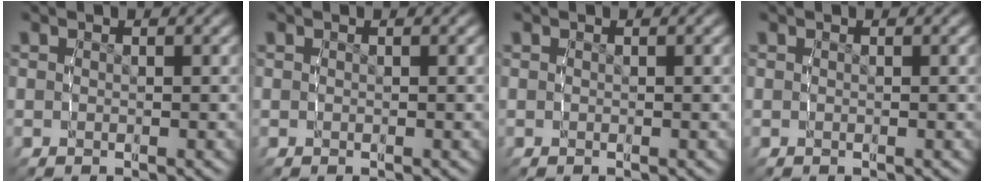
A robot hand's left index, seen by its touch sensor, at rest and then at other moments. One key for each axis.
{"total": 0.0}
{"total": 0.0}
{"total": 0.0}